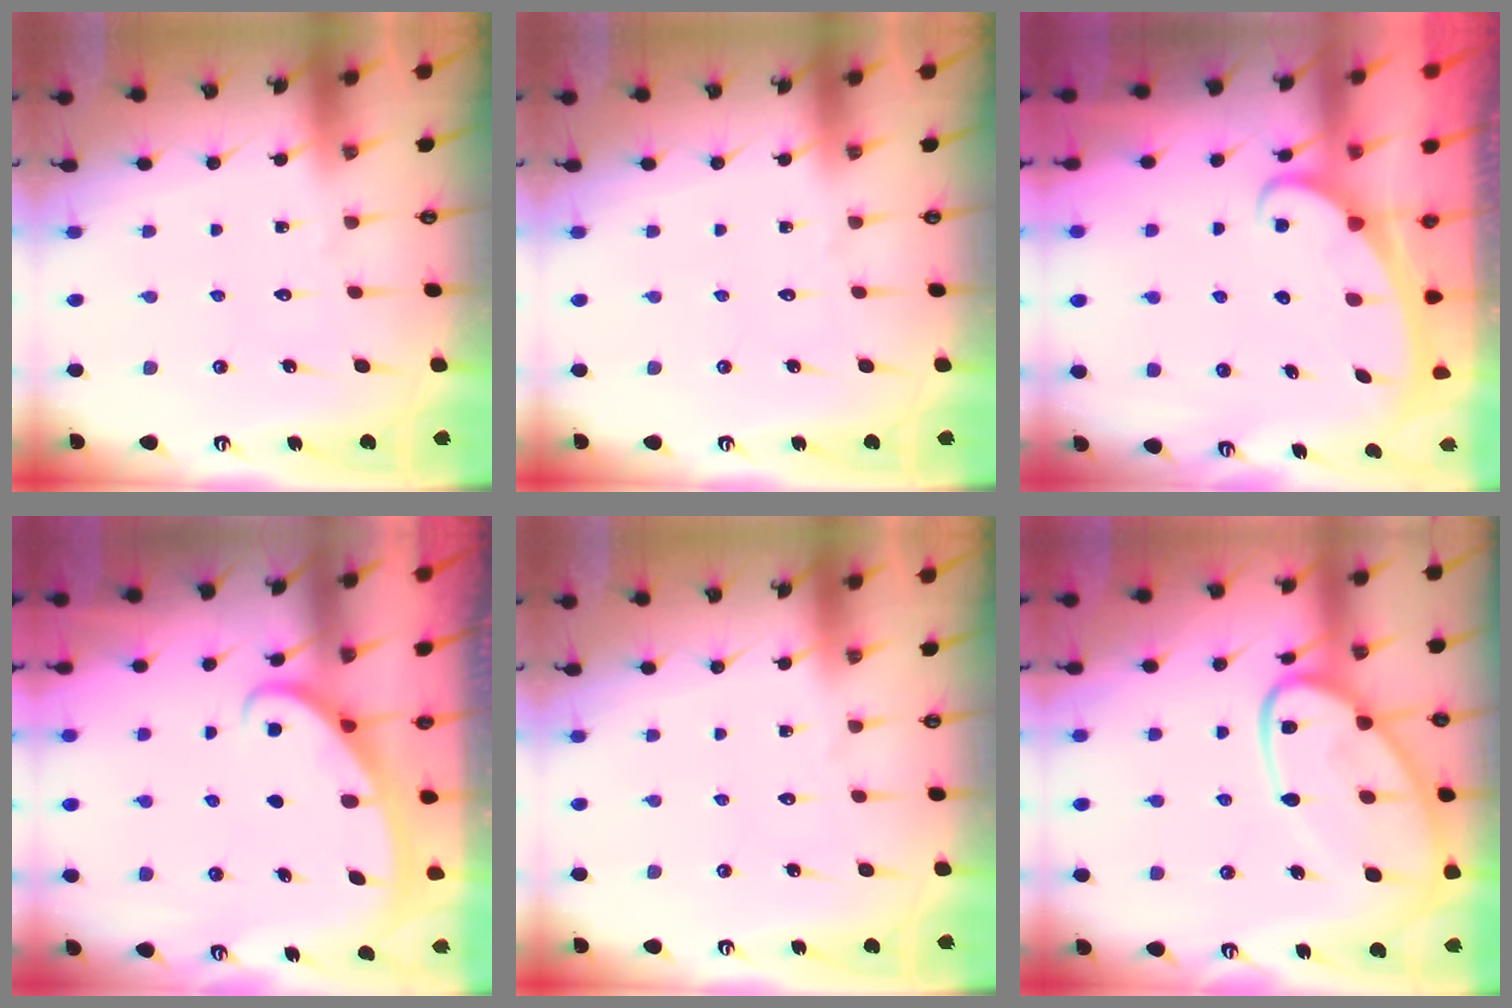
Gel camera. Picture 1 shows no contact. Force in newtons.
{"total": 0.0}
{"total": 2.4, "press": 2.4, "slide": 0.3}
{"total": 2.6, "press": 2.6, "slide": 0.4}
{"total": 0.0}
{"total": 17.9, "press": 17.8, "slide": 1.6}